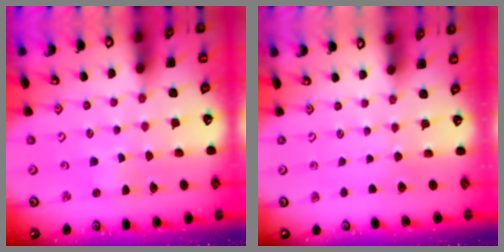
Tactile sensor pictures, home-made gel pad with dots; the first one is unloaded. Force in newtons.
{"total": 0.0}